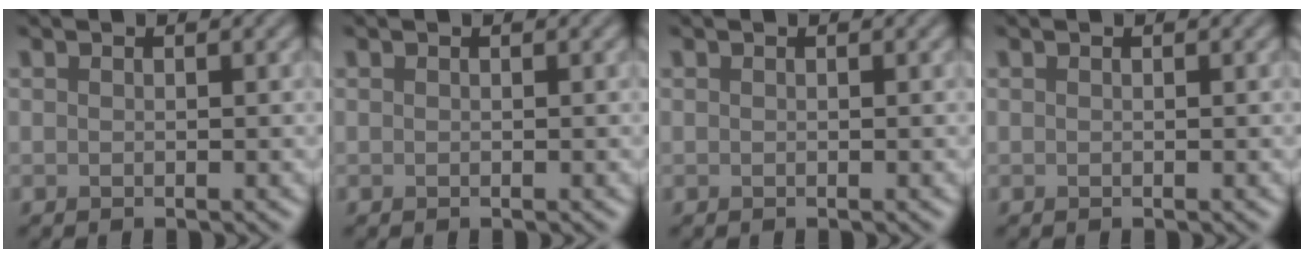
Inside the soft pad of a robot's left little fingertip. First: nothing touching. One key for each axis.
{"total": 0.0}
{"total": 0.0}
{"total": 0.0}